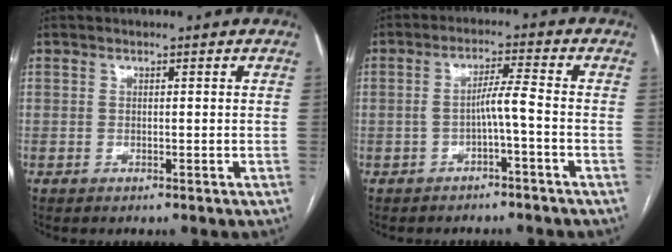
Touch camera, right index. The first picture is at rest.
{"total": 3.9, "force": [-1.4, -0.3, 3.6], "torque": [-0.063, 0.016, -0.022]}